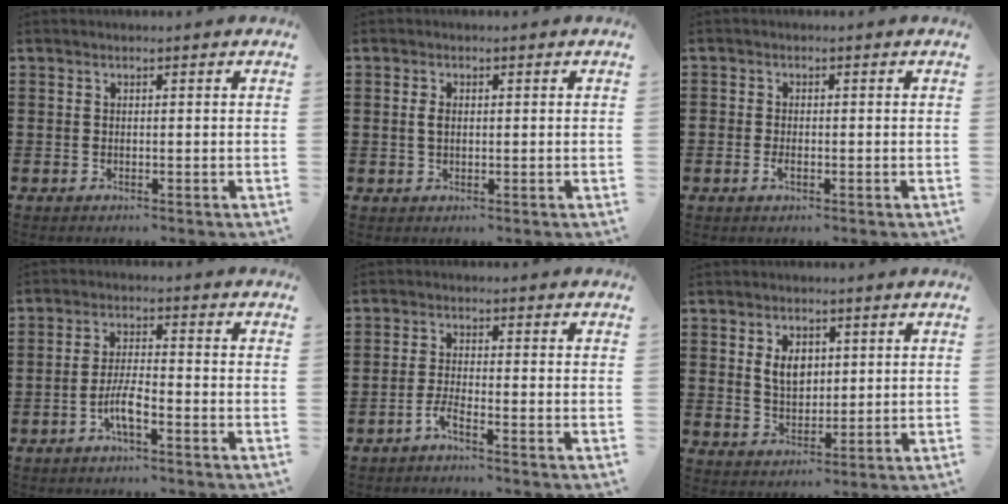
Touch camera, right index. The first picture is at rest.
{"total": 1.8, "force": [0.3, 1.0, 1.5], "torque": [-0.032, 0.007, 0.005]}
{"total": 1.5, "force": [-0.8, 0.7, 1.1], "torque": [-0.021, -0.003, -0.014]}
{"total": 5.0, "force": [-2.6, 1.0, 4.1], "torque": [-0.095, -0.006, -0.054]}
{"total": 2.8, "force": [-2.2, -0.1, 1.6], "torque": [-0.045, -0.005, -0.047]}
{"total": 4.8, "force": [1.4, 3.2, 3.2], "torque": [-0.066, 0.009, 0.022]}